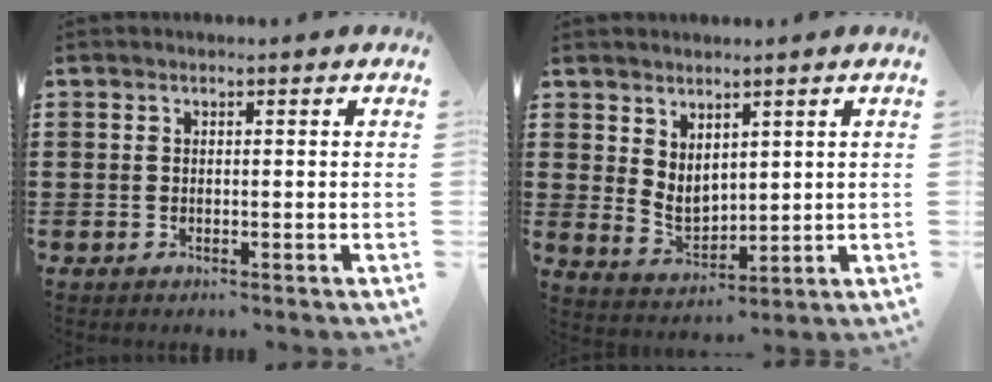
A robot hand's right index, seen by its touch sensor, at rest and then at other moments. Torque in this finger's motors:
{"motor_torque": [0.67, 1.47, 0.09, 0.01]}